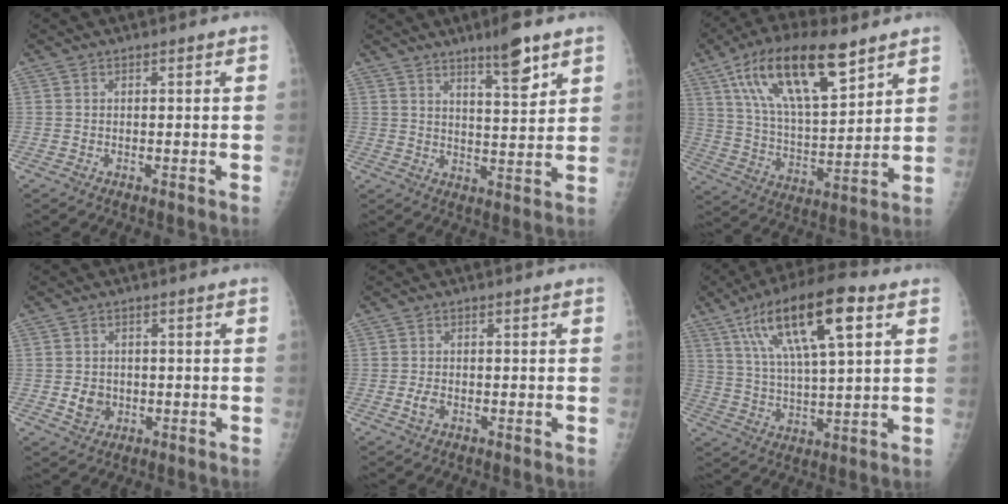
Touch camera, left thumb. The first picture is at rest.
{"total": 7.7, "force": [5.2, 1.3, 5.6], "torque": [-0.078, -0.037, 0.082]}
{"total": 19.7, "force": [10.9, 7.2, 14.8], "torque": [-0.240, -0.033, 0.201]}
{"total": 3.7, "force": [-0.6, 3.2, 1.7], "torque": [-0.017, 0.002, -0.003]}
{"total": 1.9, "force": [-0.7, 1.2, 1.3], "torque": [-0.028, 0.003, -0.014]}
{"total": 18.0, "force": [8.0, 5.2, 15.3], "torque": [-0.261, -0.008, 0.138]}